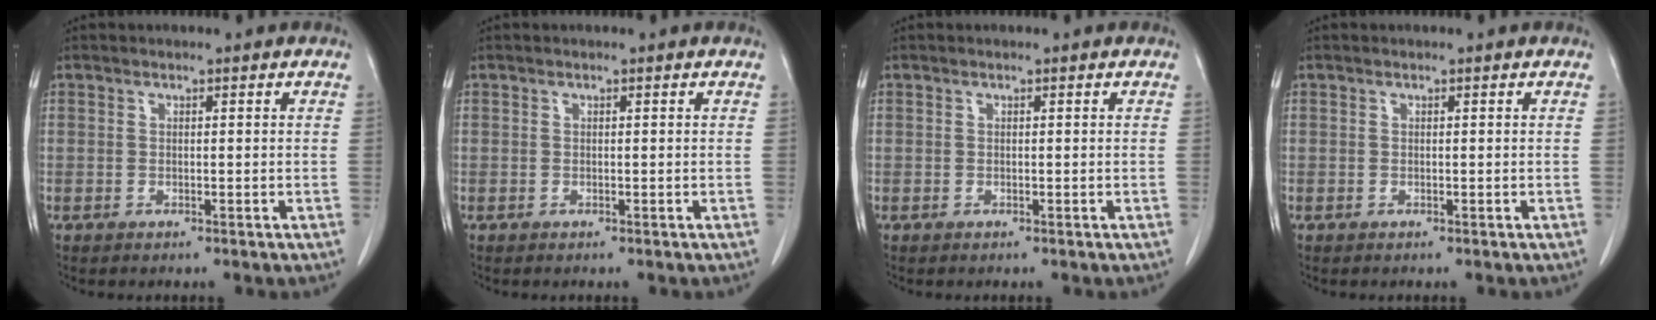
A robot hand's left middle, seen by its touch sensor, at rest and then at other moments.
{"total": 0.0}
{"total": 0.0}
{"total": 0.0}